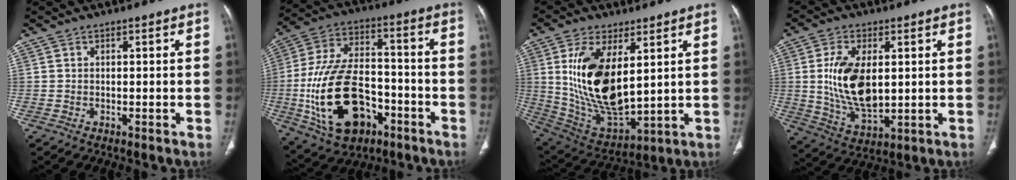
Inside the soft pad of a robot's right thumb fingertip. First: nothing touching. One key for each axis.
{"total": 21.9, "fx": -7.2, "fy": 13.2, "fz": 15.9, "tx": -0.291, "ty": 0.039, "tz": -0.108}
{"total": 18.4, "fx": 4.3, "fy": 8.7, "fz": 15.6, "tx": -0.290, "ty": -0.027, "tz": 0.103}
{"total": 13.3, "fx": 1.5, "fy": 7.0, "fz": 11.2, "tx": -0.208, "ty": -0.018, "tz": 0.038}